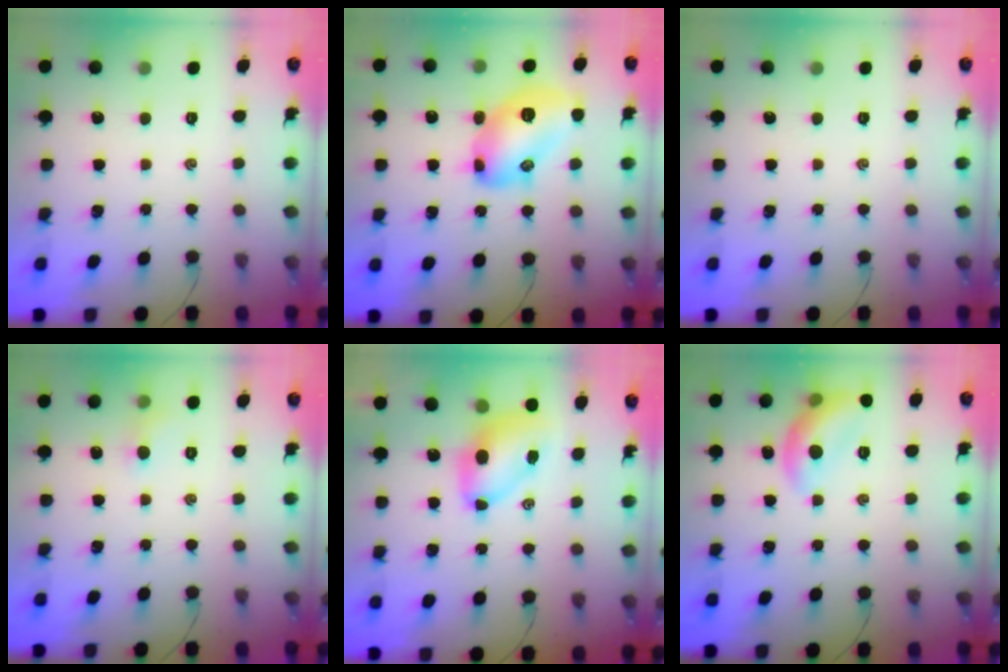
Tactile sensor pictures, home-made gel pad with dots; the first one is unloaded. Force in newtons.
{"total": 15.4, "press": 15.4, "slide": 0.7}
{"total": 0.0}
{"total": 3.8, "press": 3.6, "slide": 1.2}
{"total": 7.5, "press": 7.4, "slide": 1.1}
{"total": 11.3, "press": 11.3, "slide": 0.9}